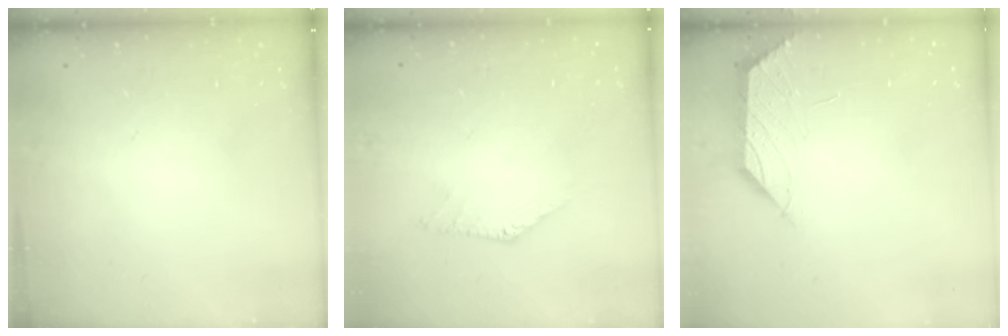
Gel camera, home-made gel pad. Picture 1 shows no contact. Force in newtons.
{"total": 1.2, "press": 1.2, "slide": 0.1}
{"total": 1.1, "press": 1.0, "slide": 0.5}